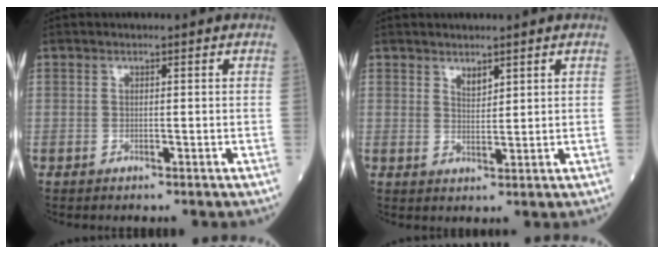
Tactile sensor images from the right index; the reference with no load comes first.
{"total": 2.0, "force": [1.5, 0.7, 1.1], "torque": [-0.021, -0.005, 0.032]}